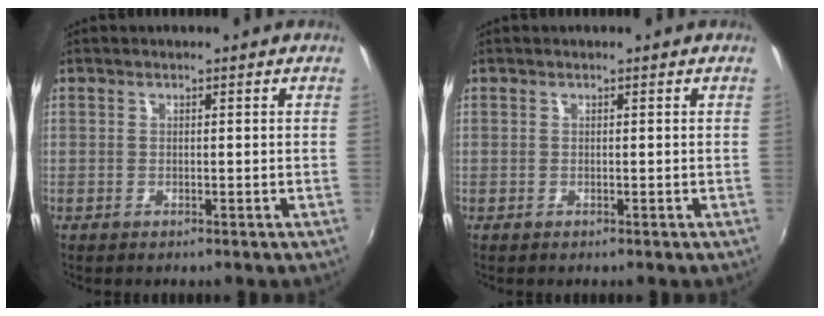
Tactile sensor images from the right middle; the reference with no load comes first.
{"total": 0.0}